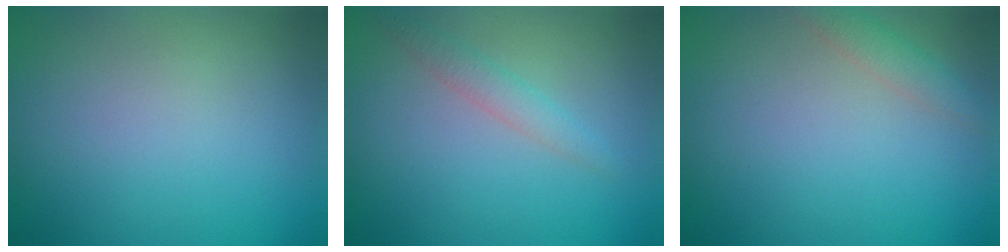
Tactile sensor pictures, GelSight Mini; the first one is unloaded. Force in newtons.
{"total": 1.6, "press": 1.6, "slide": 0.1}
{"total": 1.9, "press": 1.9, "slide": 0.1}